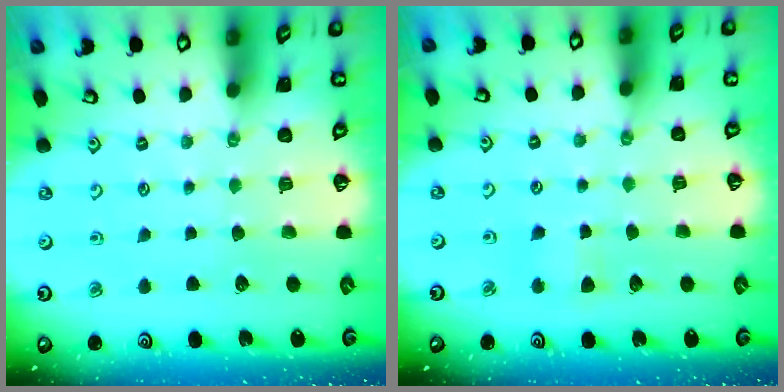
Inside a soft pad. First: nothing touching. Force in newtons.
{"total": 3.2, "press": 3.2, "slide": 0.4}